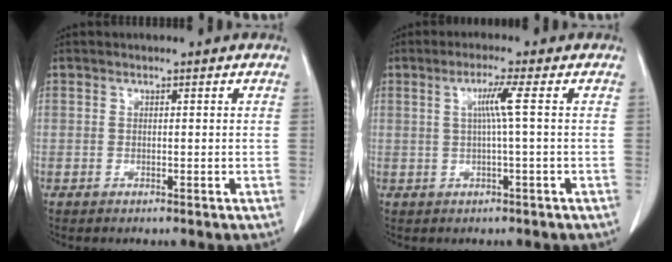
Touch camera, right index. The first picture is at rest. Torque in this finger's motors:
{"motor_torque": [0.39, -0.06, 0.18, 0.05]}